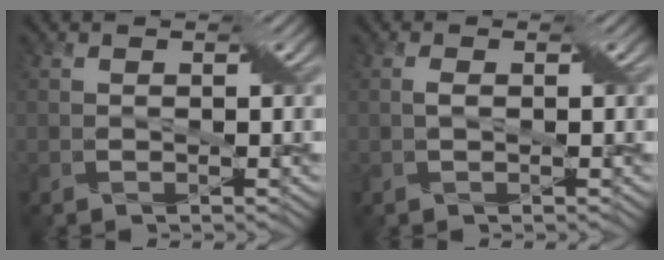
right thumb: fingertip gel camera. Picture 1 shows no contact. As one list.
[{"total": 0.7, "force": [0.1, 0.2, 0.7], "torque": [-0.018, 0.003, 0.002]}]